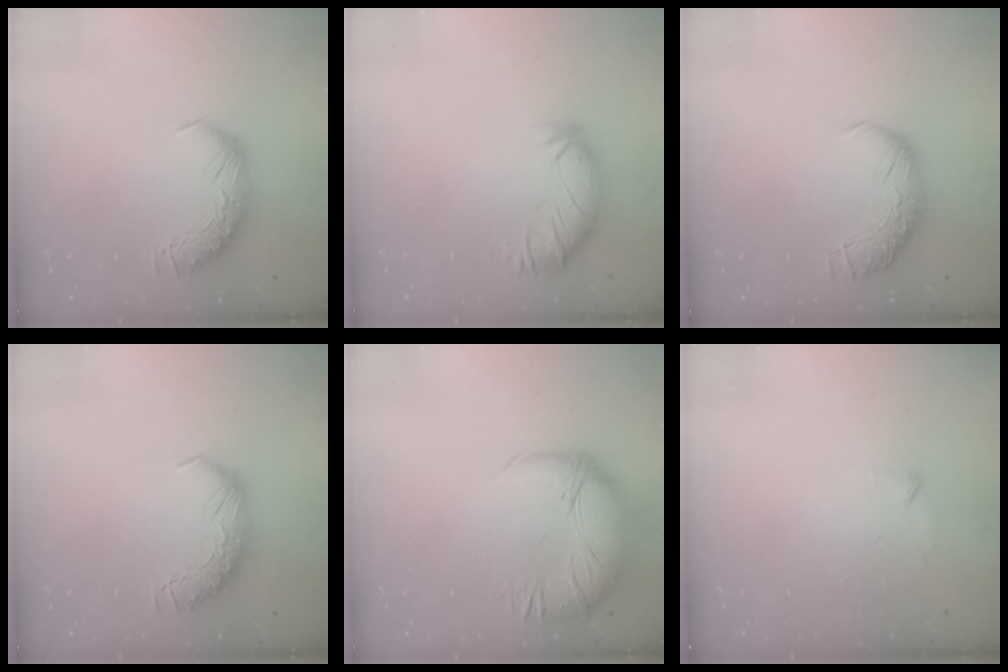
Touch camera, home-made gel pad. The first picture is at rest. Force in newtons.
{"total": 2.9, "press": 2.3, "slide": 1.7}
{"total": 2.4, "press": 0.9, "slide": 2.2}
{"total": 0.0}
{"total": 2.8, "press": 0.1, "slide": 2.8}
{"total": 7.6, "press": 7.5, "slide": 0.8}